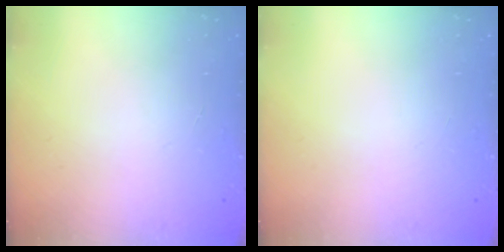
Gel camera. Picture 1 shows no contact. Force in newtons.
{"total": 0.0}